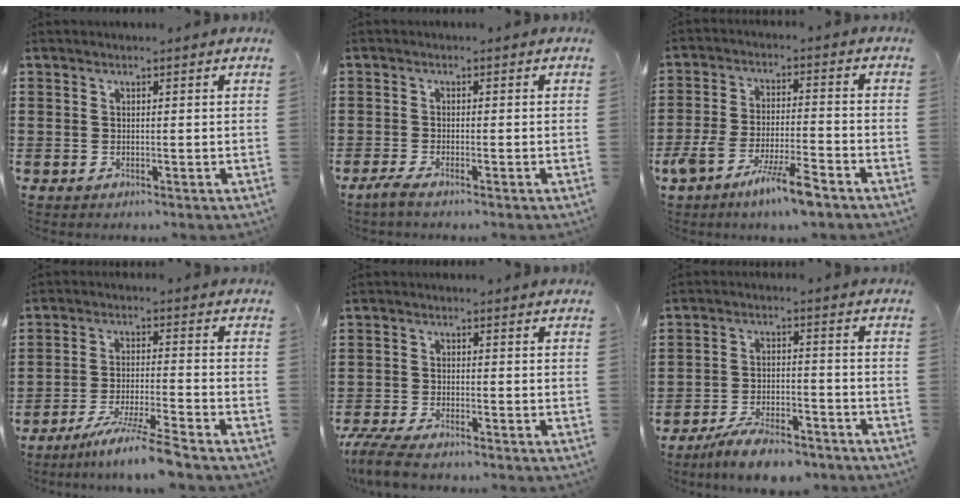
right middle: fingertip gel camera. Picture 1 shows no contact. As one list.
[{"total": 1.6, "force": [-1.3, 0.0, 1.0], "torque": [-0.026, -0.002, -0.026]}, {"total": 8.3, "force": [-6.0, 1.0, 5.6], "torque": [-0.130, -0.012, -0.117]}, {"total": 7.4, "force": [-6.4, -0.9, 3.7], "torque": [-0.073, -0.019, -0.122]}, {"total": 4.8, "force": [-4.3, 0.5, 1.9], "torque": [-0.059, -0.012, -0.090]}, {"total": 6.8, "force": [-6.2, 1.0, 2.8], "torque": [-0.052, 0.004, -0.116]}]